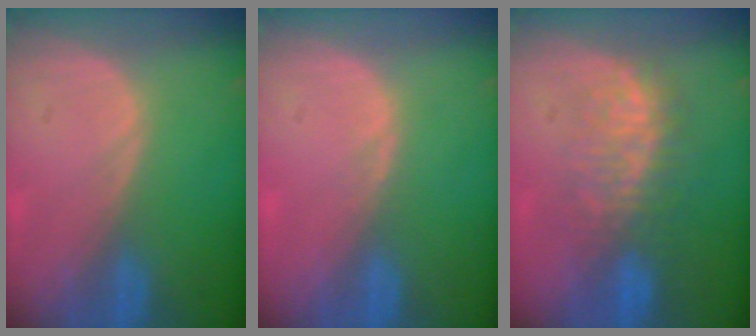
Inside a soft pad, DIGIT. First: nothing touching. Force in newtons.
{"total": 0.5, "press": 0.5, "slide": 0.1}
{"total": 7.9, "press": 7.5, "slide": 2.5}